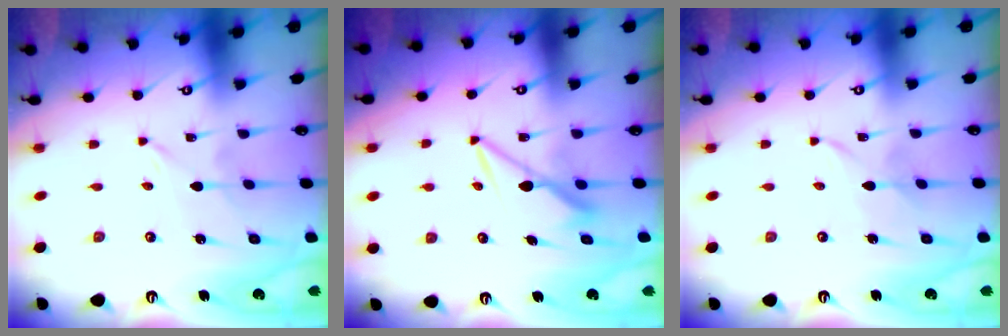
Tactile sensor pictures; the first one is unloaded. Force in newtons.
{"total": 8.0, "press": 7.9, "slide": 0.6}
{"total": 1.8, "press": 1.7, "slide": 0.2}